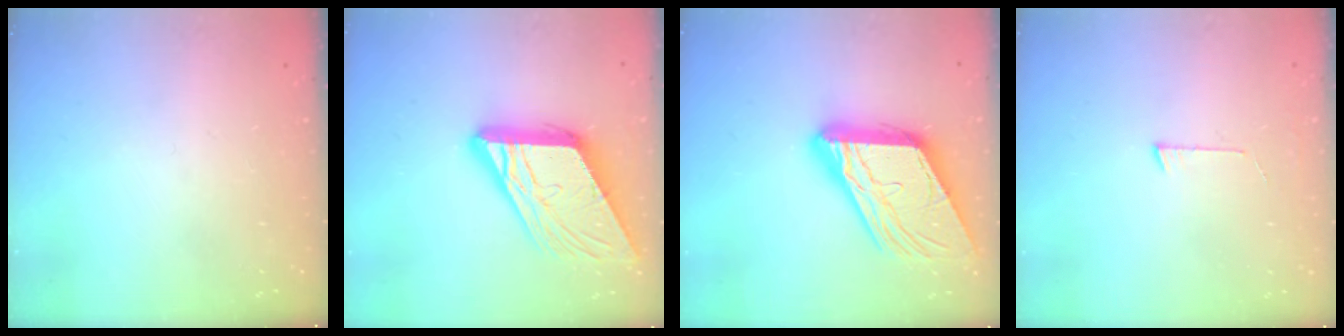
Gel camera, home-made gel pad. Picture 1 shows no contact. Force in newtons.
{"total": 18.0, "press": 17.8, "slide": 2.4}
{"total": 20.7, "press": 20.6, "slide": 2.1}
{"total": 4.2, "press": 4.2, "slide": 0.4}